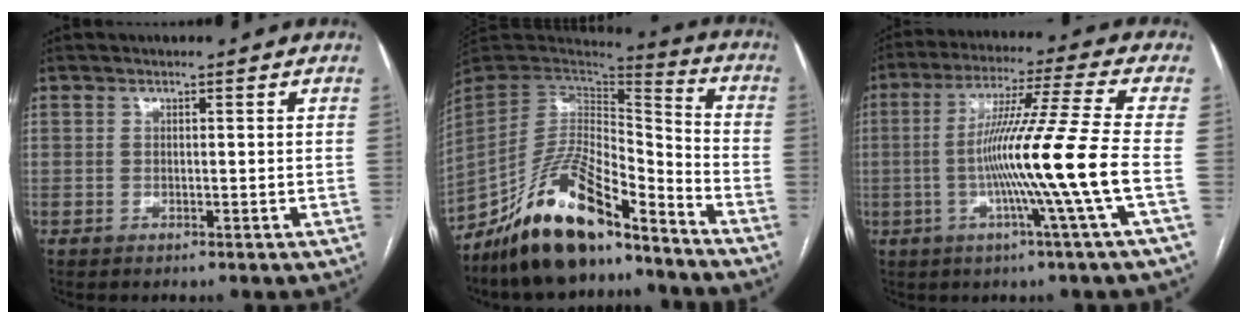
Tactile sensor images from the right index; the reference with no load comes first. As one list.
[{"total": 18.3, "force": [-13.9, 5.0, 10.8], "torque": [-0.212, 0.010, -0.252]}, {"total": 14.2, "force": [-3.1, -3.1, 13.5], "torque": [-0.238, -0.011, -0.061]}]